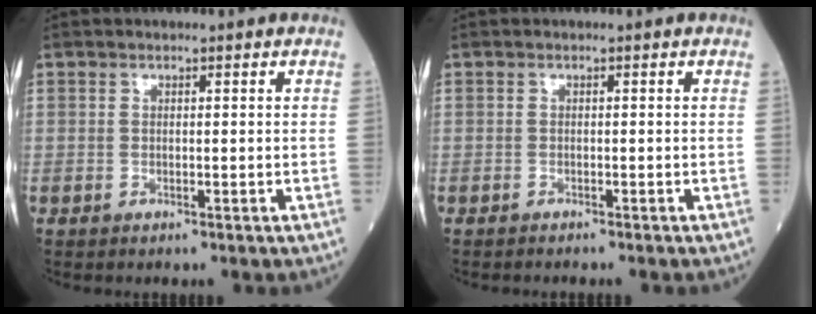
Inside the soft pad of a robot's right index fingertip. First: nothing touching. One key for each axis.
{"total": 1.2, "fx": -1.1, "fy": 0.0, "fz": 0.4, "tx": -0.007, "ty": 0.000, "tz": -0.014}